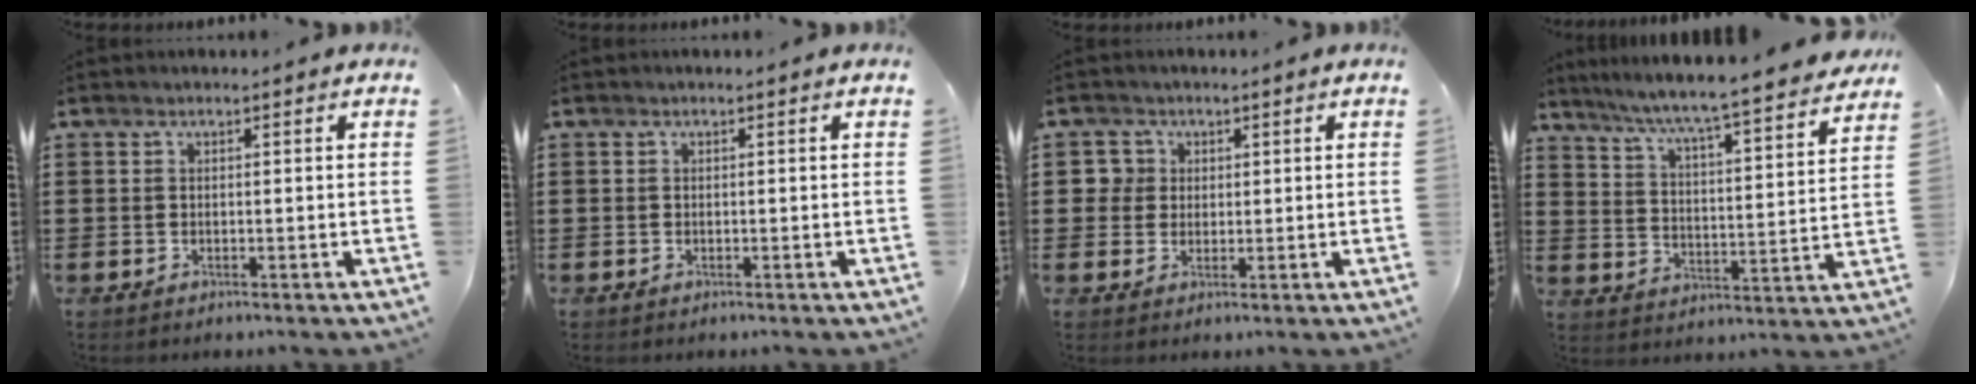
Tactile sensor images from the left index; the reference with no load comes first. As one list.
[{"total": 0.0}, {"total": 3.7, "force": [1.2, 3.4, 0.2], "torque": [-0.017, 0.010, 0.018]}, {"total": 5.9, "force": [5.4, -0.8, 2.3], "torque": [-0.070, -0.048, 0.082]}]